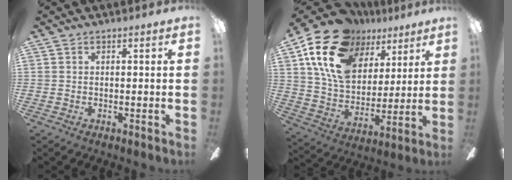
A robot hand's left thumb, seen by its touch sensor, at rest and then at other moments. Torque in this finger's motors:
{"motor_torque": [2.00, 2.03, 1.40, -1.37, 0.22]}